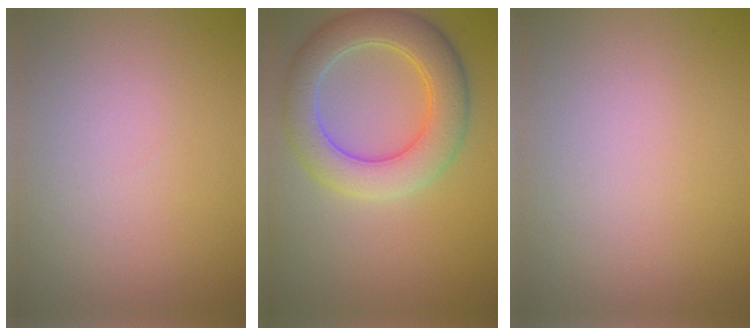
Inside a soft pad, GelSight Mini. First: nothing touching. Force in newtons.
{"total": 6.3, "press": 6.3, "slide": 0.6}
{"total": 0.0}